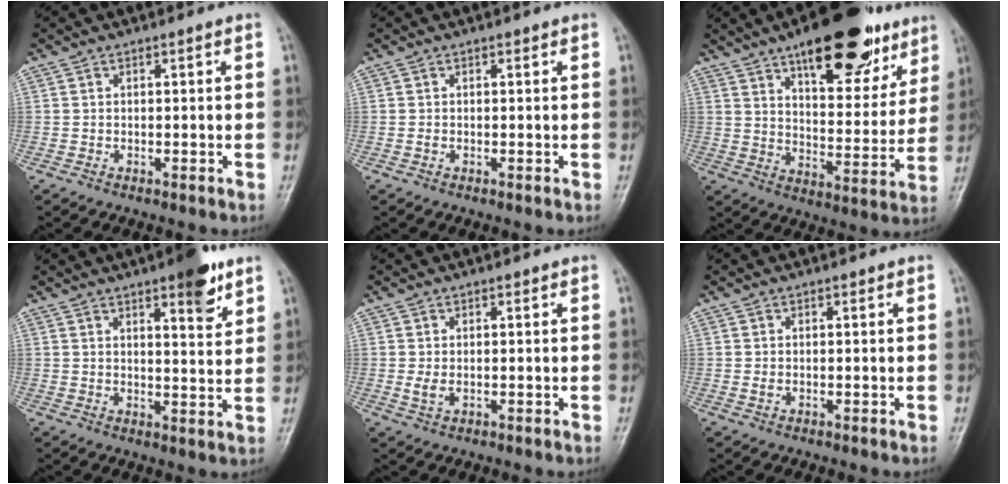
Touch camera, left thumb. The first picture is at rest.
{"total": 0.5, "force": [0.0, 0.4, 0.3], "torque": [-0.003, 0.000, 0.000]}
{"total": 22.3, "force": [13.8, 9.3, 14.9], "torque": [-0.161, -0.050, 0.207]}
{"total": 8.3, "force": [5.1, 2.3, 6.1], "torque": [-0.069, -0.028, 0.069]}
{"total": 2.1, "force": [0.4, 1.3, 1.6], "torque": [-0.027, -0.006, 0.011]}
{"total": 1.0, "force": [0.4, 0.6, 0.7], "torque": [-0.009, -0.002, 0.007]}